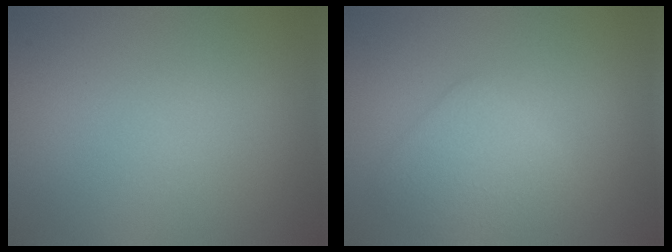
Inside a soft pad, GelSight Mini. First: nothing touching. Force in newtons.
{"total": 3.0, "press": 3.0, "slide": 0.1}